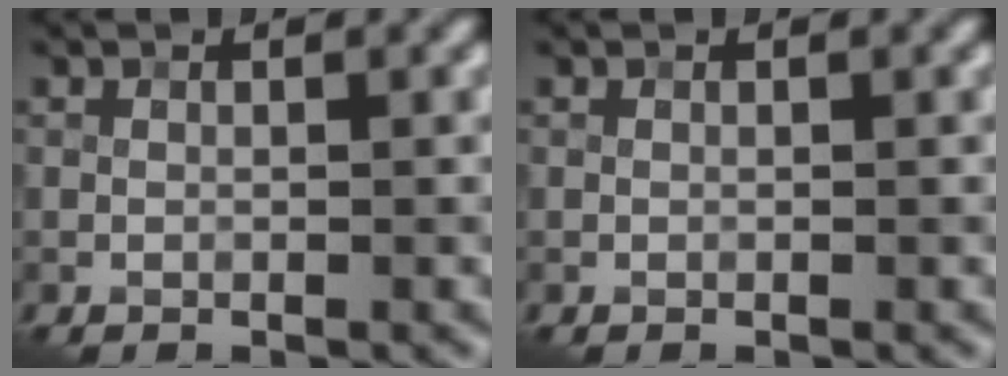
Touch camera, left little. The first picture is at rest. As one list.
[{"total": 0.0}]